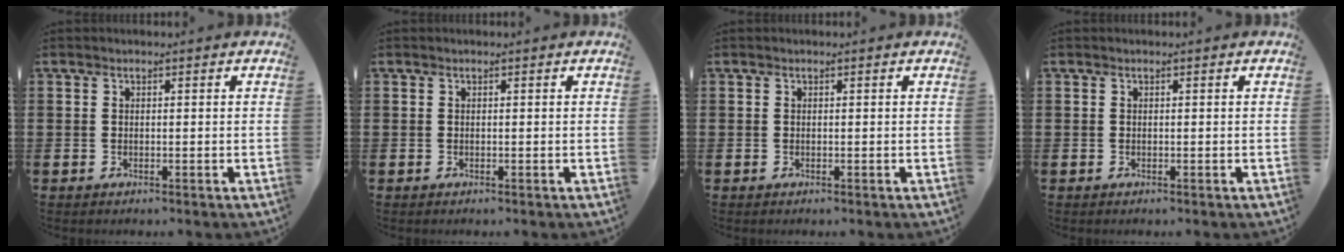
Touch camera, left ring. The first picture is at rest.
{"total": 0.0}
{"total": 0.0}
{"total": 0.0}